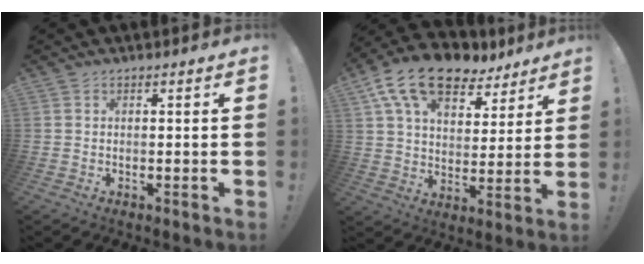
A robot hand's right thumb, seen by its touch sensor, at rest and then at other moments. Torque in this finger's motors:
{"motor_torque": [-0.52, 1.86, 0.66, -0.01, 0.13]}